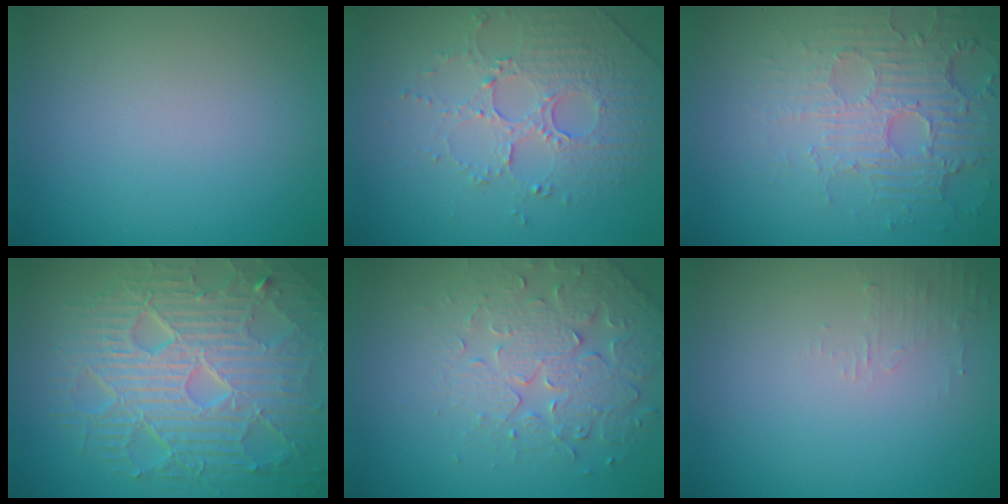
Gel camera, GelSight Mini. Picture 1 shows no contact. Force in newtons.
{"total": 5.0, "press": 3.4, "slide": 3.6}
{"total": 5.5, "press": 3.7, "slide": 4.0}
{"total": 10.4, "press": 6.7, "slide": 8.0}
{"total": 4.2, "press": 4.0, "slide": 1.3}
{"total": 1.3, "press": 1.2, "slide": 0.3}